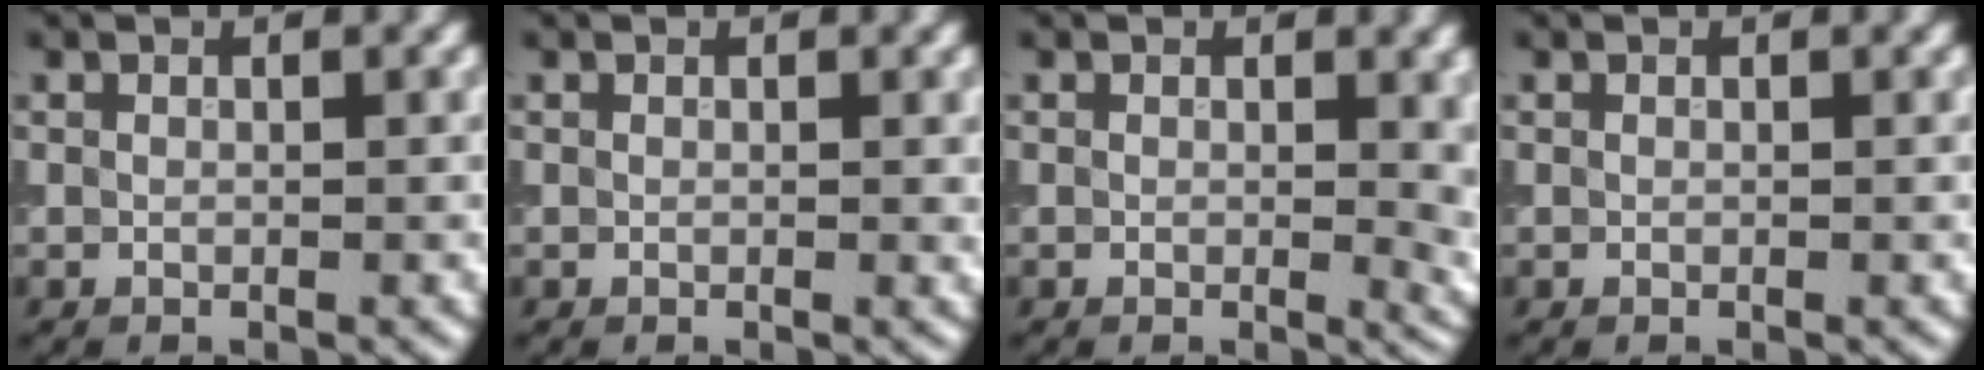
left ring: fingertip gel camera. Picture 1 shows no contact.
{"total": 0.0}
{"total": 3.0, "force": [0.3, 1.5, 2.6], "torque": [-0.020, -0.003, 0.003]}
{"total": 0.0}